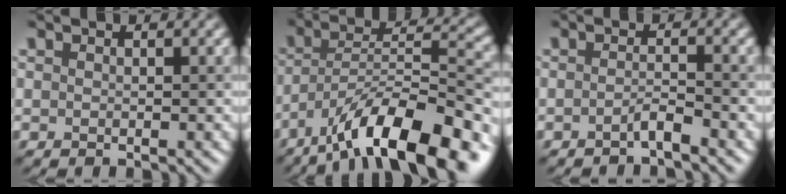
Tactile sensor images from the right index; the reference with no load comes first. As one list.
[{"total": 13.2, "force": [-8.6, 4.1, 9.2], "torque": [-0.141, 0.017, -0.155]}, {"total": 1.4, "force": [-1.0, 0.1, 1.0], "torque": [-0.020, 0.005, -0.023]}]